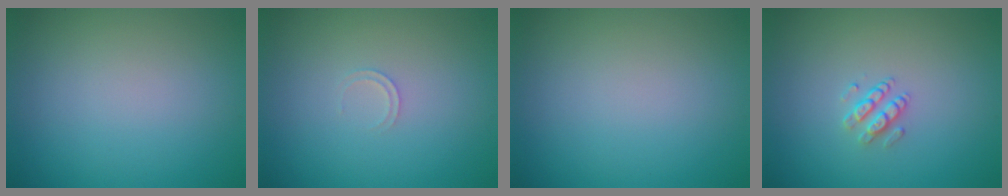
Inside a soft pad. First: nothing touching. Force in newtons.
{"total": 0.7, "press": 0.7, "slide": 0.1}
{"total": 0.0}
{"total": 1.5, "press": 1.1, "slide": 1.0}